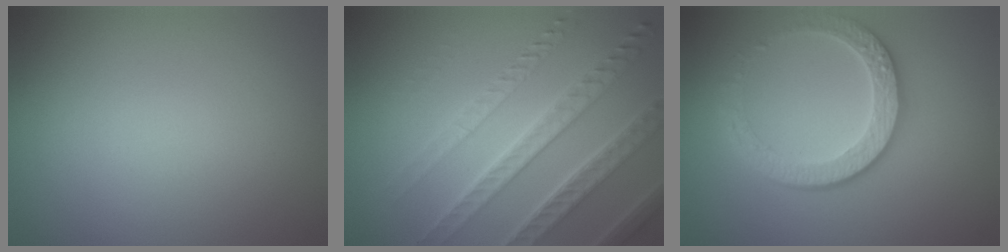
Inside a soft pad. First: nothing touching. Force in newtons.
{"total": 7.4, "press": 5.1, "slide": 5.4}
{"total": 3.8, "press": 3.4, "slide": 1.7}